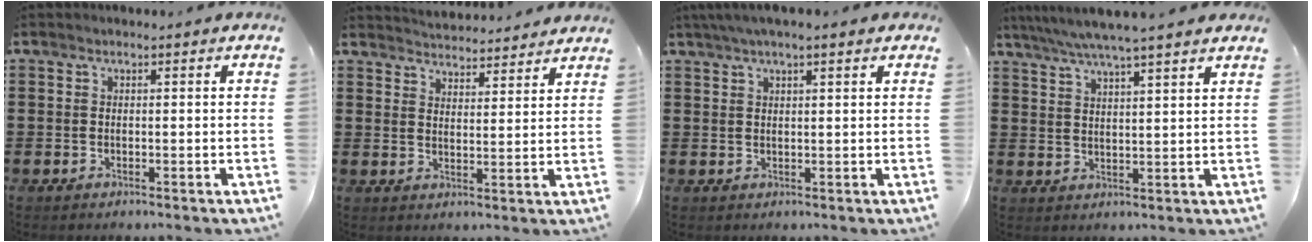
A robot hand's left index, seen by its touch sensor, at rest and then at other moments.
{"total": 3.8, "force": [3.8, -0.1, -0.3], "torque": [-0.008, -0.022, 0.068]}
{"total": 3.2, "force": [2.1, 0.3, 2.3], "torque": [-0.049, 0.008, 0.039]}
{"total": 5.1, "force": [4.5, -0.4, 2.5], "torque": [-0.062, -0.019, 0.077]}